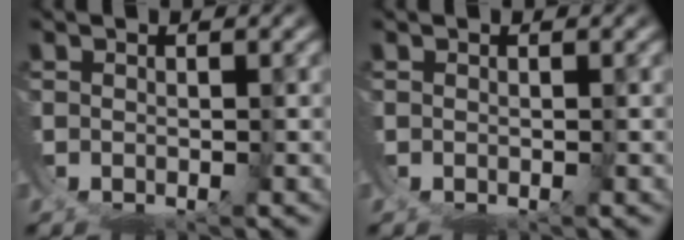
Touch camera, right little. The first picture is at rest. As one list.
[{"total": 0.0}]